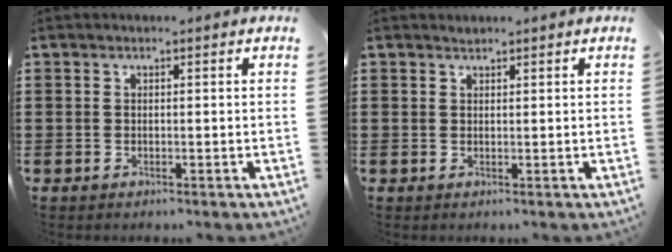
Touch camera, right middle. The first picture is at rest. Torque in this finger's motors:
{"motor_torque": [0.00, -0.13, -0.01, -0.01]}